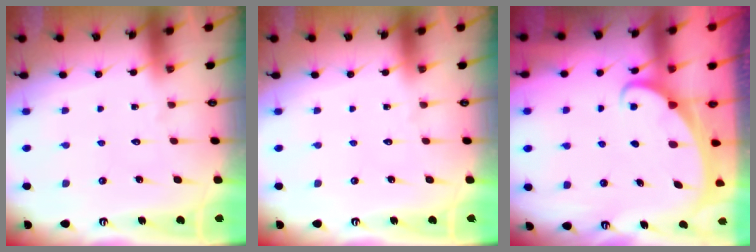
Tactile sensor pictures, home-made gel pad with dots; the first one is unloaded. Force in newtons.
{"total": 0.0}
{"total": 2.0, "press": 2.0, "slide": 0.2}